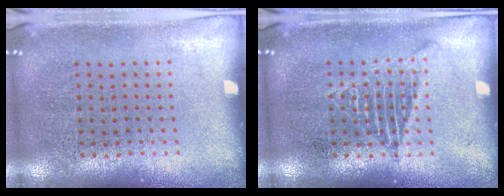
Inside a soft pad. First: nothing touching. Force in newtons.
{"total": 1.7, "press": 1.7, "slide": 0.1}